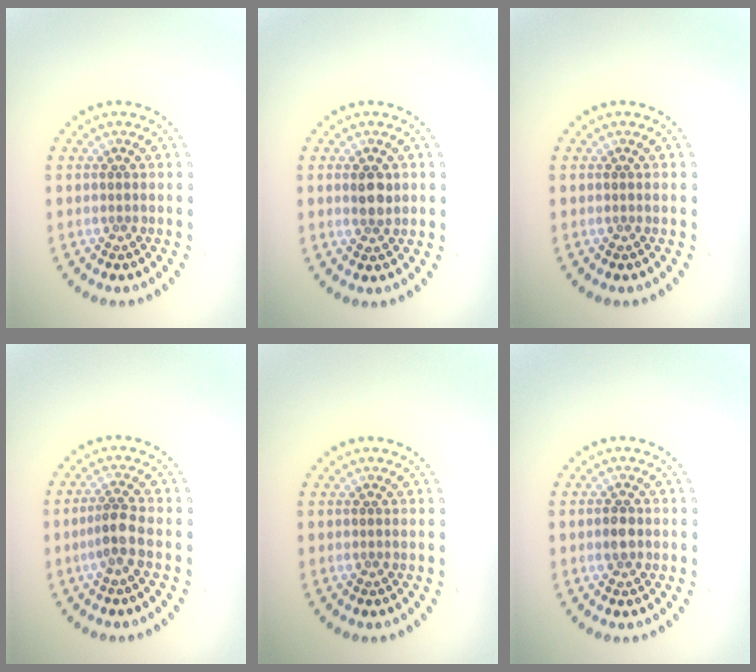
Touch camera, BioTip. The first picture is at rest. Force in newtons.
{"total": 1.9, "press": 1.8, "slide": 0.6}
{"total": 0.0}
{"total": 2.4, "press": 1.9, "slide": 1.5}
{"total": 0.0}
{"total": 1.5, "press": 1.5, "slide": 0.1}